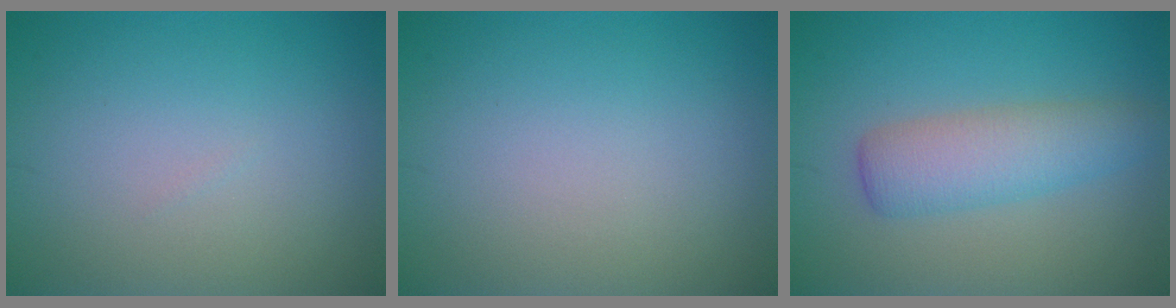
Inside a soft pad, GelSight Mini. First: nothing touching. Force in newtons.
{"total": 0.0}
{"total": 4.2, "press": 4.2, "slide": 0.1}